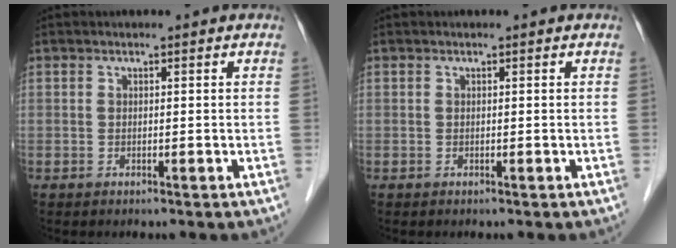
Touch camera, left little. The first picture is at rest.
{"total": 0.0}